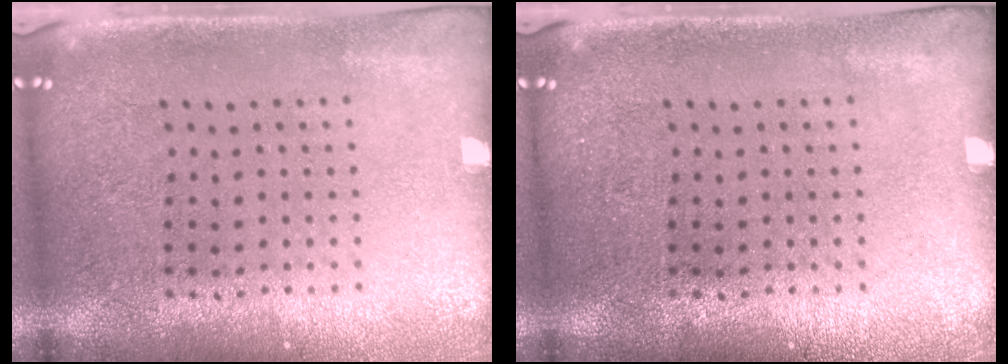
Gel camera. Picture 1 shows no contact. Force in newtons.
{"total": 0.0}